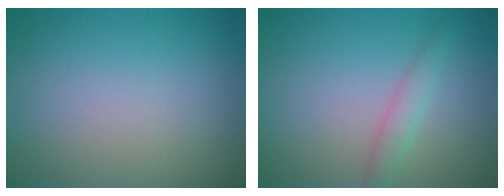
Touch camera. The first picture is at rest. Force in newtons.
{"total": 1.6, "press": 1.6, "slide": 0.0}